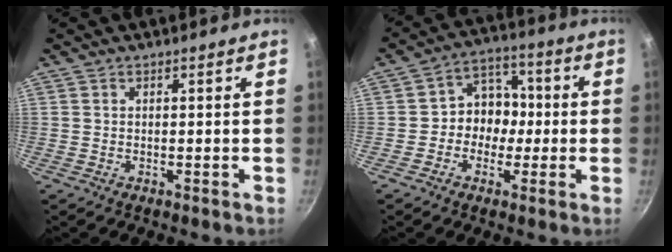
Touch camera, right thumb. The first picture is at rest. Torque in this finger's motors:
{"motor_torque": [0.06, 0.03, -0.19, 0.06, 0.08]}